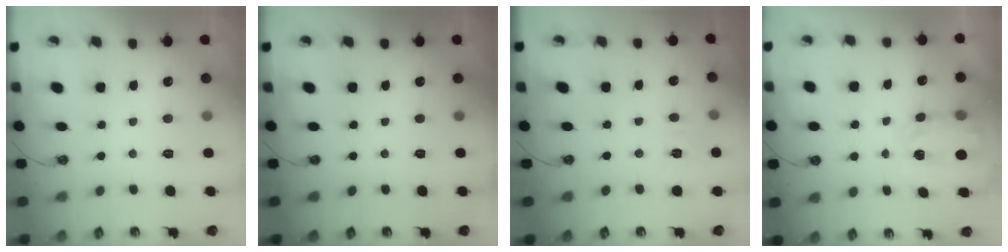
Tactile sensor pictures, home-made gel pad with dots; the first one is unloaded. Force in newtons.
{"total": 0.0}
{"total": 2.9, "press": 2.9, "slide": 0.4}
{"total": 3.8, "press": 3.8, "slide": 0.5}